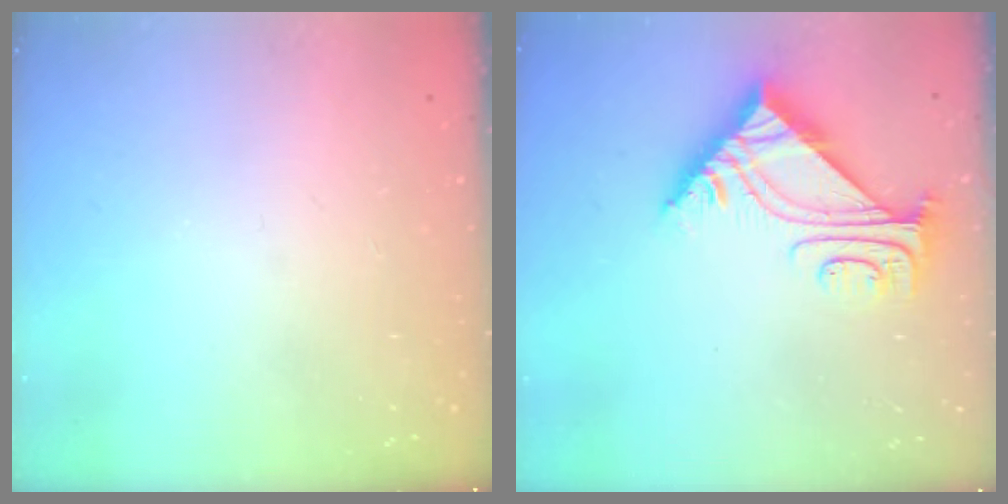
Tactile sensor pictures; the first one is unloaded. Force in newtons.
{"total": 7.5, "press": 7.4, "slide": 0.8}